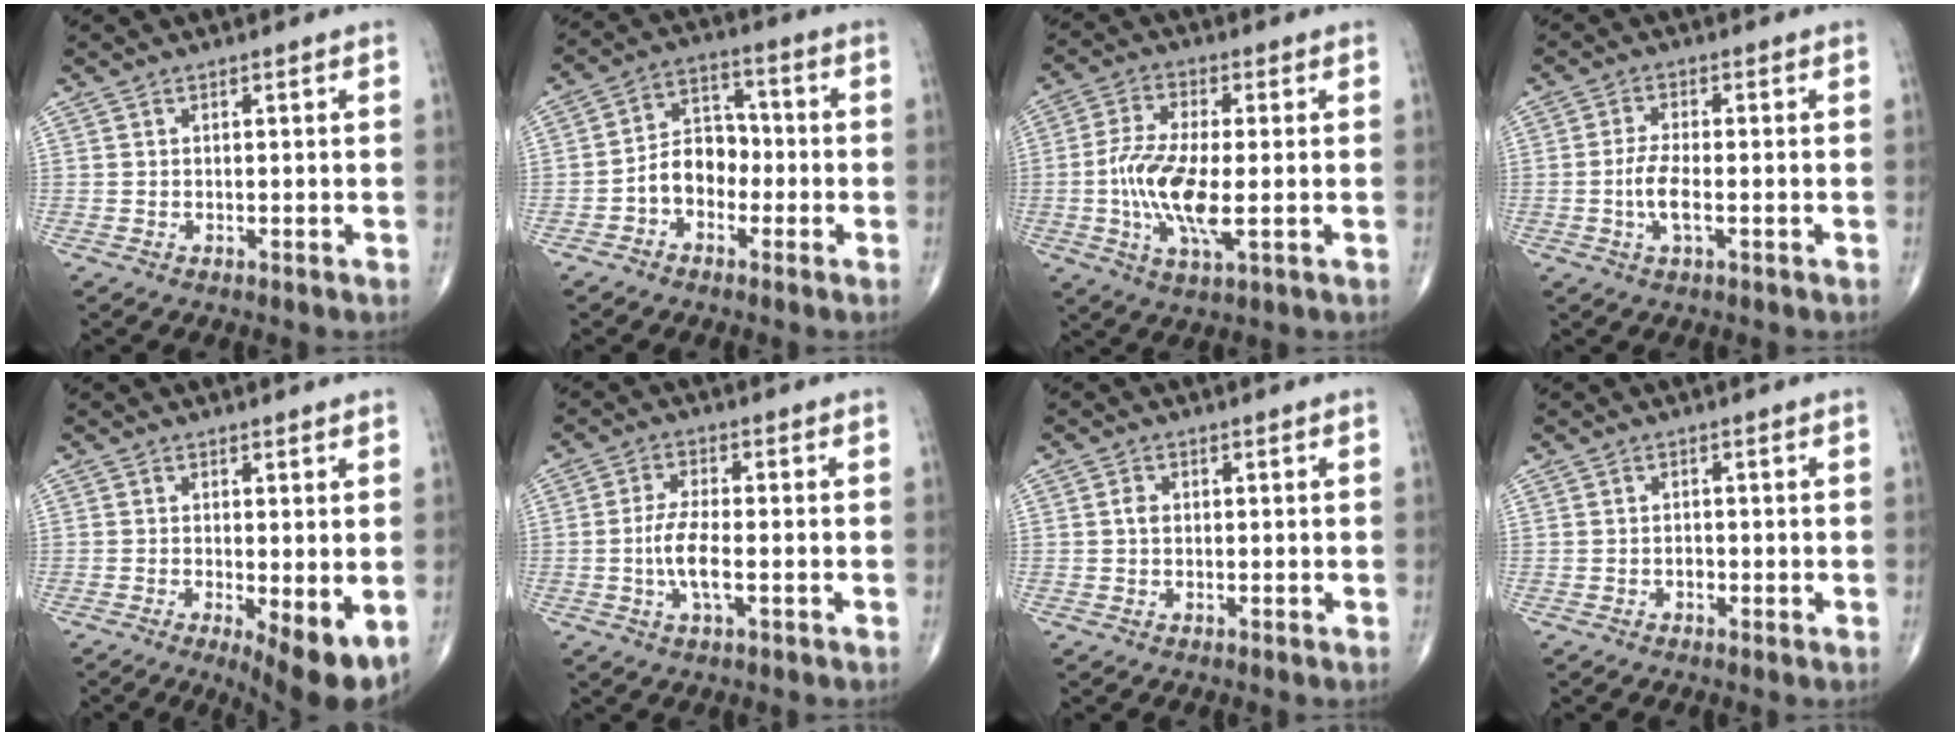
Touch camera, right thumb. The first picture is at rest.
{"total": 8.2, "force": [-2.5, 6.1, 4.9], "torque": [-0.058, 0.040, -0.059]}
{"total": 11.8, "force": [-1.6, 3.9, 11.0], "torque": [-0.234, -0.004, -0.032]}
{"total": 4.8, "force": [-1.2, 1.5, 4.3], "torque": [-0.096, 0.004, -0.025]}
{"total": 8.2, "force": [-2.0, 2.4, 7.6], "torque": [-0.109, -0.024, -0.027]}
{"total": 6.3, "force": [-1.3, 2.0, 5.8], "torque": [-0.125, 0.003, -0.028]}
{"total": 1.4, "force": [0.0, 1.1, 0.9], "torque": [-0.010, 0.003, -0.002]}
{"total": 1.1, "force": [-0.5, 0.7, 0.7], "torque": [-0.007, 0.003, -0.009]}